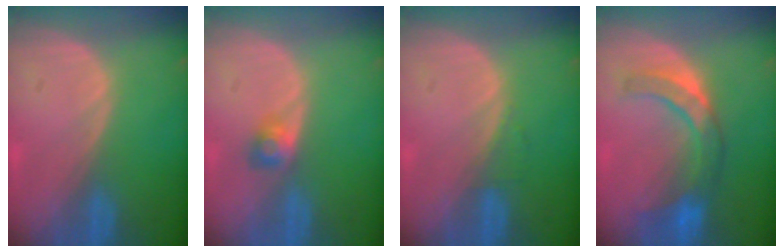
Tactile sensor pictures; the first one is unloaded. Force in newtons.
{"total": 2.5, "press": 2.4, "slide": 0.7}
{"total": 0.7, "press": 0.7, "slide": 0.1}
{"total": 7.5, "press": 7.3, "slide": 1.8}